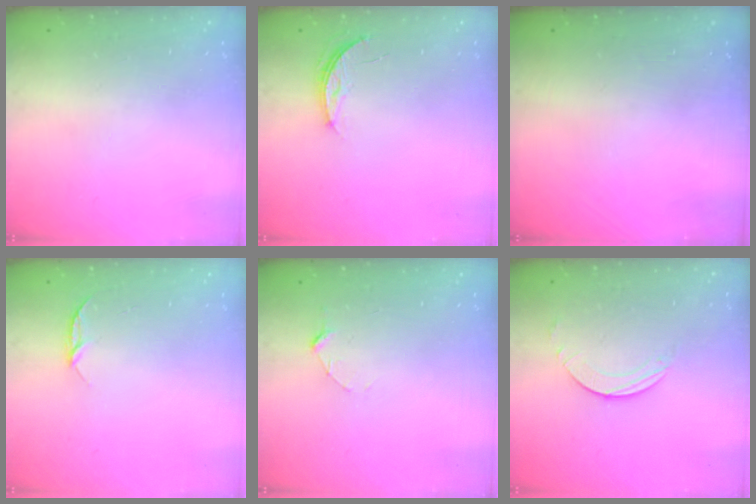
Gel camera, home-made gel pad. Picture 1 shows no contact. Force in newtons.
{"total": 3.9, "press": 3.9, "slide": 0.4}
{"total": 0.0}
{"total": 4.4, "press": 4.4, "slide": 0.4}
{"total": 2.9, "press": 2.9, "slide": 0.3}
{"total": 1.6, "press": 1.6, "slide": 0.2}